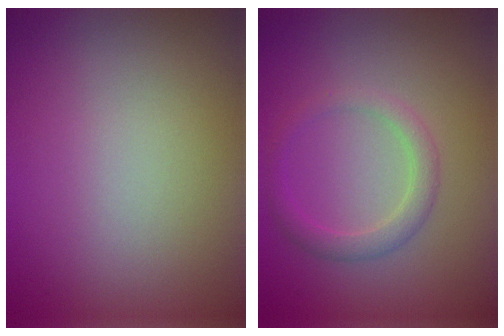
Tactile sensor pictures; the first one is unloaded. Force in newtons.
{"total": 2.2, "press": 2.2, "slide": 0.2}